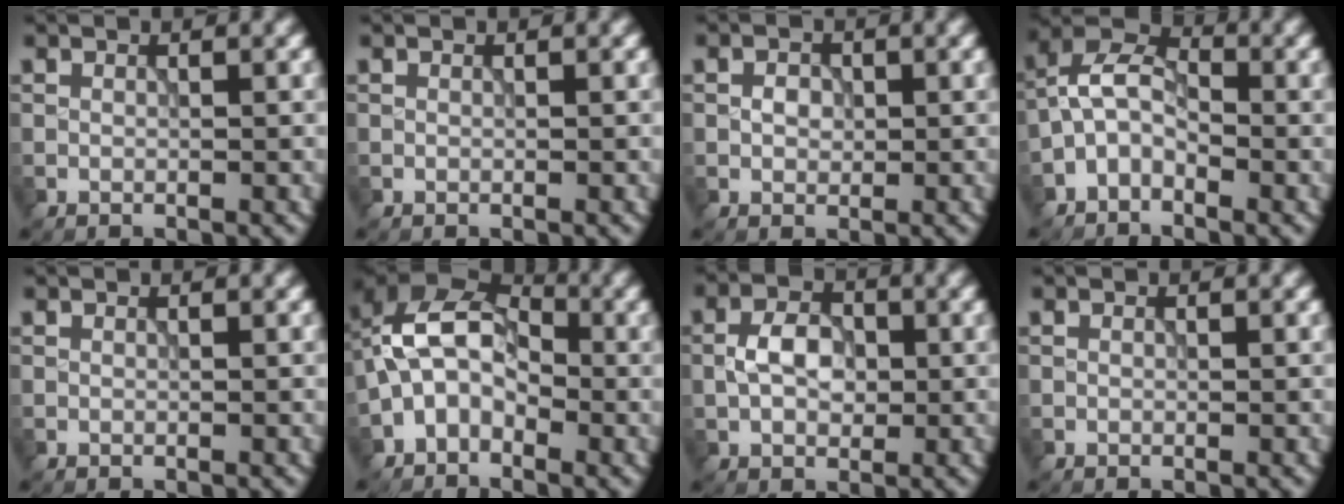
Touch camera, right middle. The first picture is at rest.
{"total": 0.0}
{"total": 1.2, "force": [0.1, 1.0, 0.7], "torque": [-0.011, 0.002, -0.003]}
{"total": 3.8, "force": [-1.6, 2.3, 2.5], "torque": [-0.049, 0.019, -0.041]}
{"total": 0.0}
{"total": 8.3, "force": [-0.9, 5.6, 6.1], "torque": [-0.109, 0.029, -0.035]}
{"total": 3.6, "force": [-0.1, 2.5, 2.6], "torque": [-0.050, 0.006, -0.006]}
{"total": 0.0}